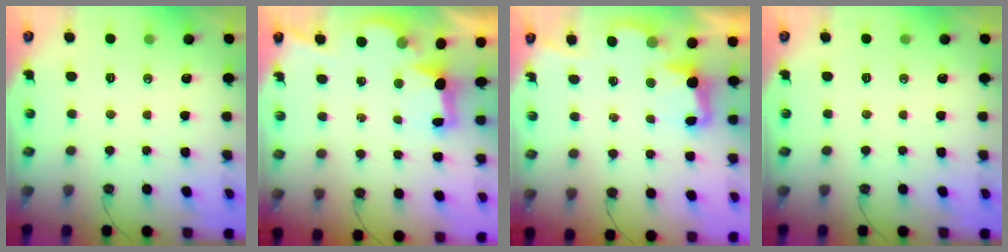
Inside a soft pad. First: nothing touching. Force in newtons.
{"total": 2.7, "press": 2.6, "slide": 0.9}
{"total": 3.3, "press": 3.3, "slide": 0.6}
{"total": 0.0}